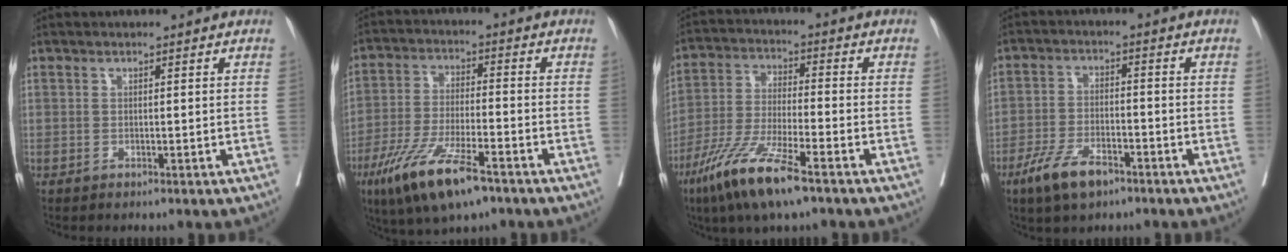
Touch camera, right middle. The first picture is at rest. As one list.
[{"total": 12.8, "force": [-7.8, 2.6, 9.8], "torque": [-0.191, -0.025, -0.135]}, {"total": 12.0, "force": [-7.5, 1.3, 9.2], "torque": [-0.194, -0.031, -0.142]}, {"total": 7.2, "force": [-4.7, 2.7, 4.8], "torque": [-0.102, -0.006, -0.084]}]